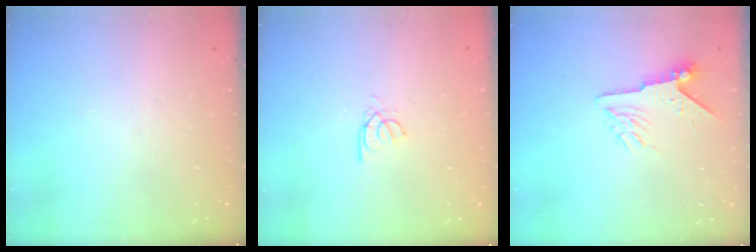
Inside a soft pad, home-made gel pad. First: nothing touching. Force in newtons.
{"total": 2.6, "press": 2.6, "slide": 0.3}
{"total": 6.8, "press": 6.7, "slide": 1.1}